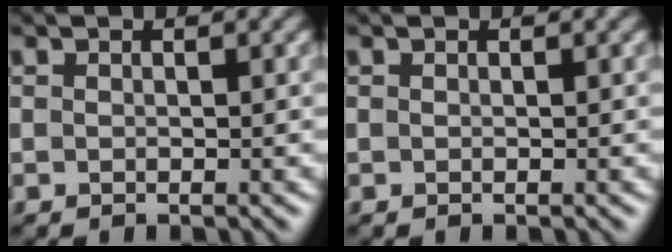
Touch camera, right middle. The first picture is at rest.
{"total": 0.0}